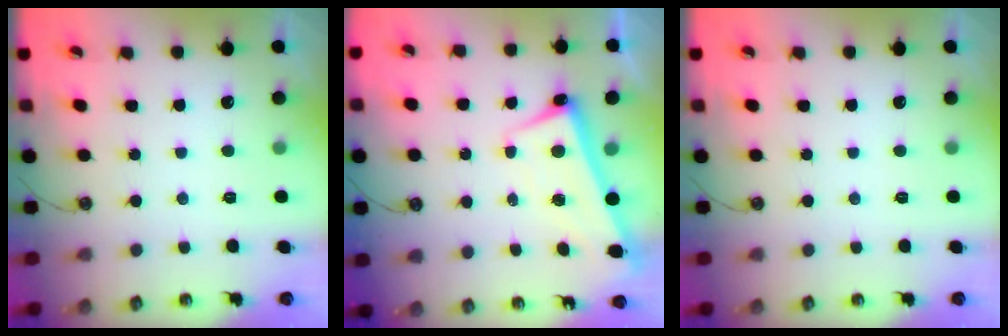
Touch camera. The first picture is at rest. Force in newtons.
{"total": 2.6, "press": 2.5, "slide": 0.6}
{"total": 0.0}